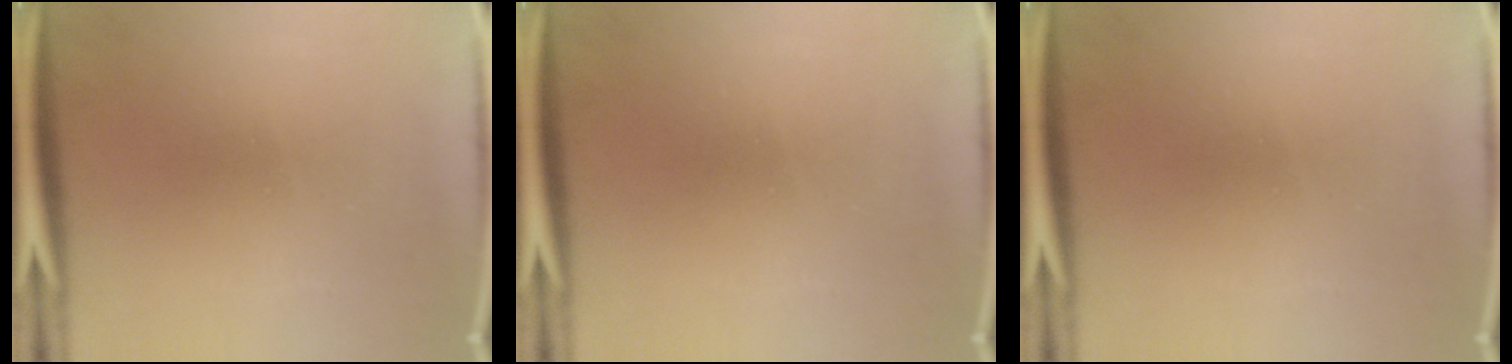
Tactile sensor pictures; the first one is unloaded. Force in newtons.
{"total": 0.0}
{"total": 0.0}